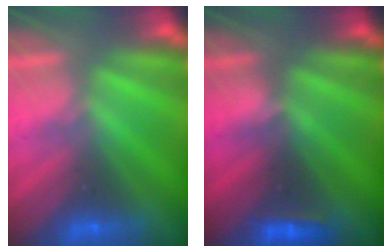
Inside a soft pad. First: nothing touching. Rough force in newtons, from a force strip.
{"total": 4.1}